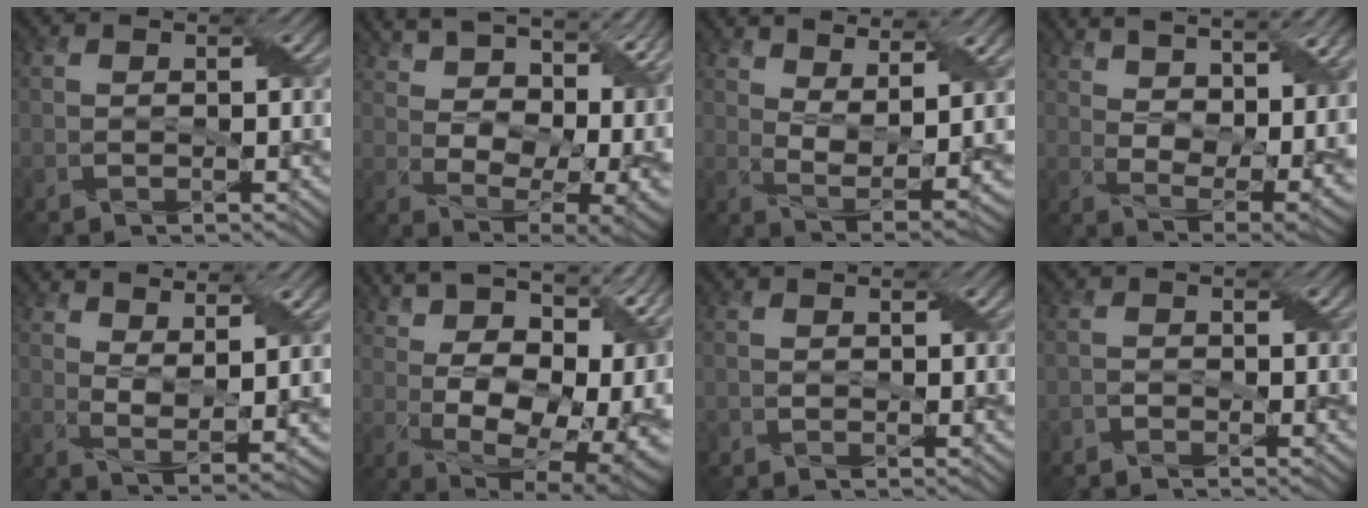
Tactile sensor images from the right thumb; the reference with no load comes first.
{"total": 17.4, "force": [9.3, 8.7, 11.8], "torque": [-0.196, 0.030, 0.156]}
{"total": 9.4, "force": [5.9, 2.6, 6.8], "torque": [-0.139, 0.000, 0.103]}
{"total": 14.7, "force": [8.2, 5.7, 10.7], "torque": [-0.193, 0.020, 0.134]}
{"total": 7.4, "force": [5.0, 1.7, 5.2], "torque": [-0.100, -0.005, 0.091]}
{"total": 20.0, "force": [6.8, 10.7, 15.4], "torque": [-0.246, 0.033, 0.148]}
{"total": 0.8, "force": [0.2, 0.7, 0.4], "torque": [-0.009, -0.002, 0.006]}
{"total": 1.1, "force": [-0.7, 0.8, 0.5], "torque": [-0.009, 0.000, -0.012]}